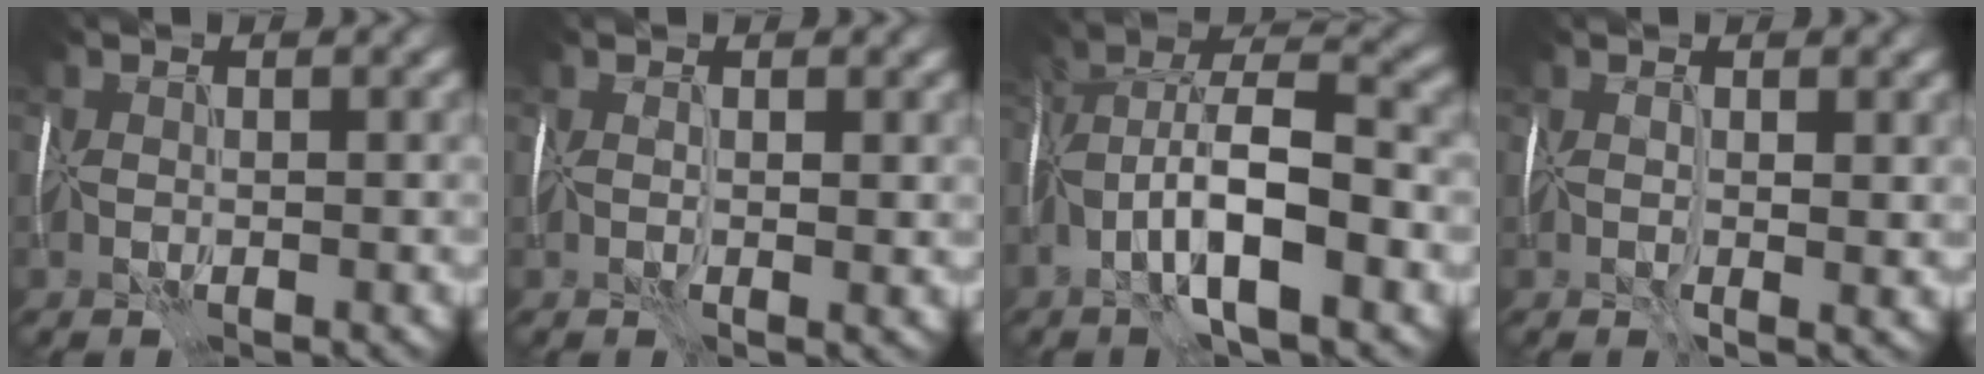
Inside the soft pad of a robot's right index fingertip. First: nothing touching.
{"total": 1.9, "force": [0.4, 0.7, 1.8], "torque": [-0.026, -0.007, 0.010]}
{"total": 9.6, "force": [-3.9, 3.3, 8.2], "torque": [-0.151, 0.012, -0.075]}
{"total": 3.2, "force": [0.3, 1.2, 2.9], "torque": [-0.042, -0.008, 0.009]}